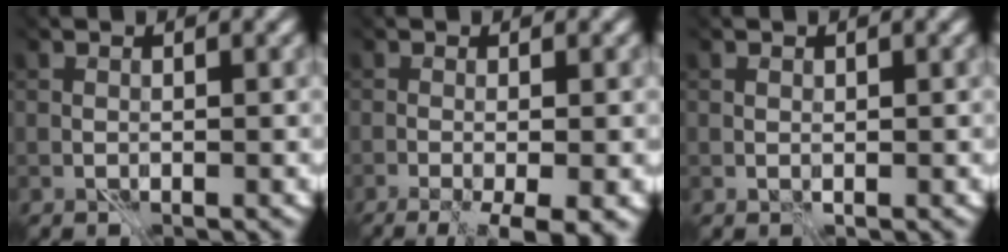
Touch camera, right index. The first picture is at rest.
{"total": 7.1, "force": [-2.9, 2.4, 5.9], "torque": [-0.078, 0.010, -0.037]}
{"total": 0.0}